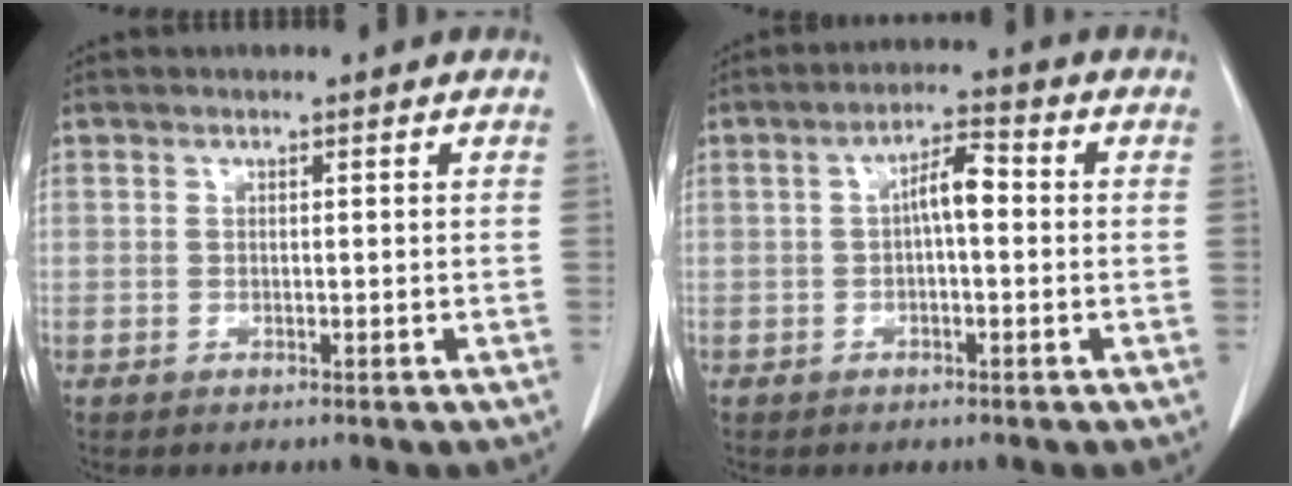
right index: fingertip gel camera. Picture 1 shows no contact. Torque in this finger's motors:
{"motor_torque": [0.57, -0.15, 0.29, 0.09]}